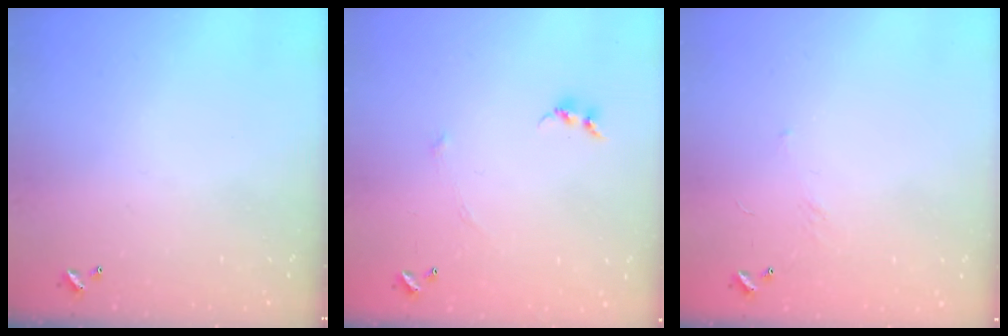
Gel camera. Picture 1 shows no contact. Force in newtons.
{"total": 4.8, "press": 4.7, "slide": 0.6}
{"total": 6.2, "press": 6.2, "slide": 0.8}